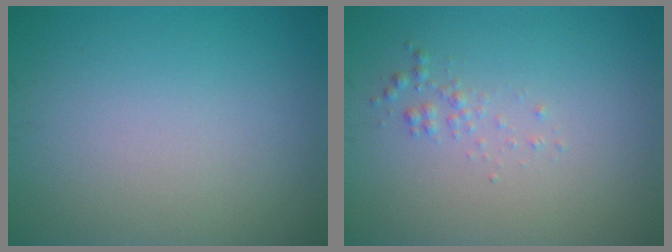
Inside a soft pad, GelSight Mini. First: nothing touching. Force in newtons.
{"total": 0.9, "press": 0.9, "slide": 0.0}